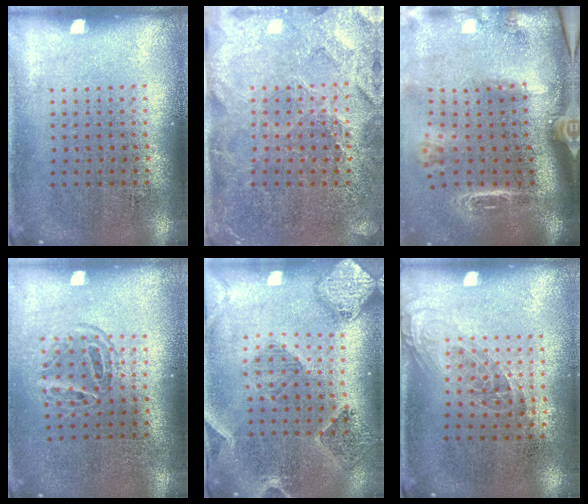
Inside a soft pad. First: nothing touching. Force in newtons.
{"total": 3.6, "press": 3.2, "slide": 1.6}
{"total": 2.8, "press": 2.0, "slide": 2.0}
{"total": 1.4, "press": 1.1, "slide": 0.8}
{"total": 1.6, "press": 1.6, "slide": 0.3}
{"total": 1.1, "press": 0.9, "slide": 0.6}